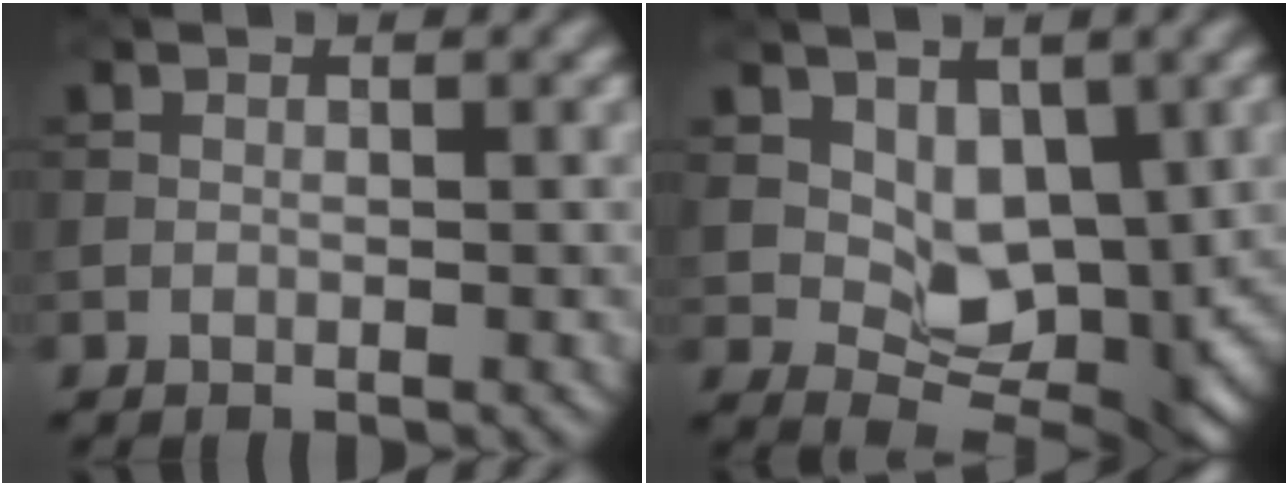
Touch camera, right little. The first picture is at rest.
{"total": 5.5, "force": [1.6, 3.7, 3.8], "torque": [-0.056, -0.017, 0.030]}